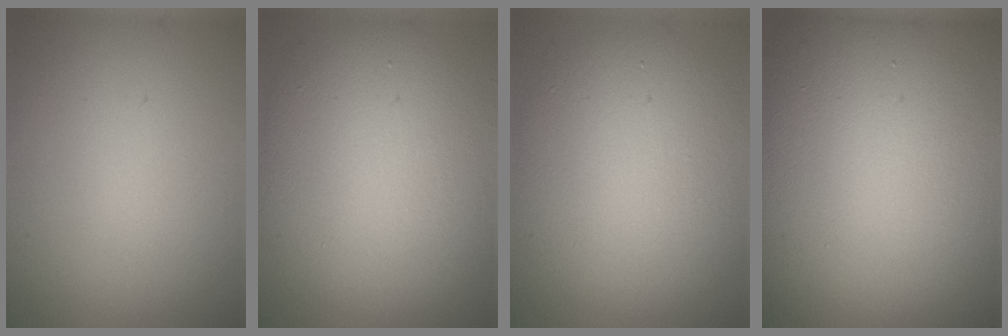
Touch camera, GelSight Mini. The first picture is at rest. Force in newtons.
{"total": 11.8, "press": 11.7, "slide": 0.9}
{"total": 9.3, "press": 9.3, "slide": 0.6}
{"total": 22.3, "press": 22.3, "slide": 1.1}